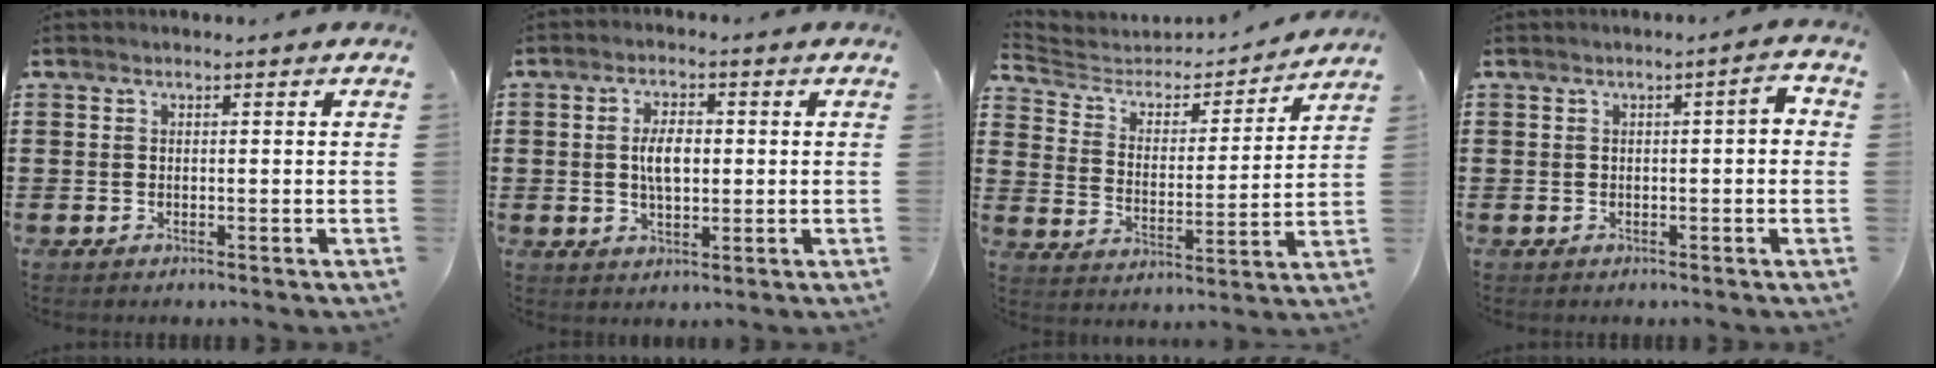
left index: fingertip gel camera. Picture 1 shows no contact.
{"total": 4.4, "force": [0.3, 2.2, 3.9], "torque": [-0.069, 0.004, 0.000]}
{"total": 3.9, "force": [3.5, 1.7, 0.4], "torque": [-0.038, -0.030, 0.051]}
{"total": 2.2, "force": [-0.1, 0.4, 2.2], "torque": [-0.030, -0.002, -0.004]}